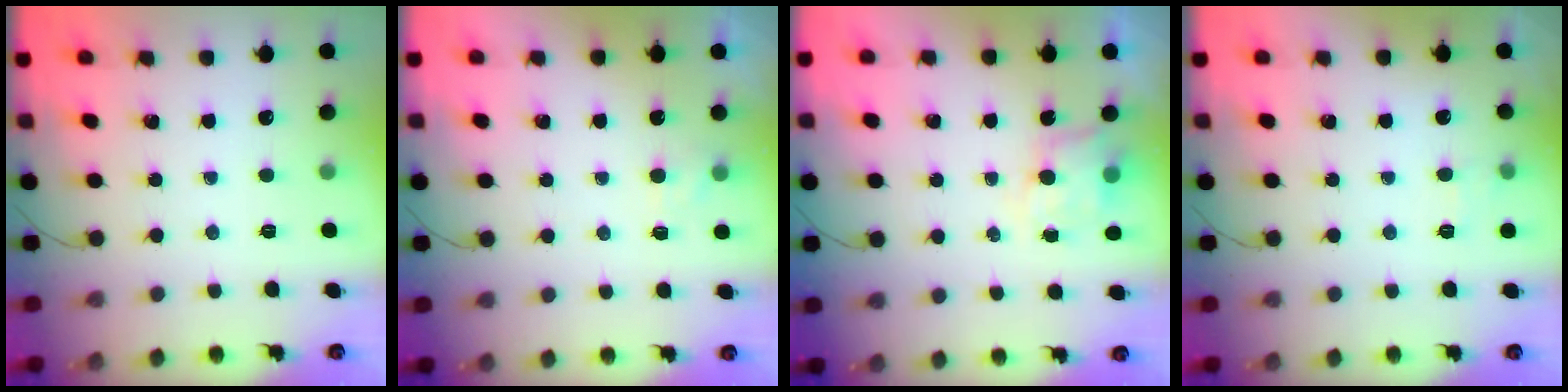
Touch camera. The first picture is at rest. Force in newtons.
{"total": 2.0, "press": 1.6, "slide": 1.2}
{"total": 6.2, "press": 6.2, "slide": 0.8}
{"total": 4.5, "press": 4.0, "slide": 2.1}